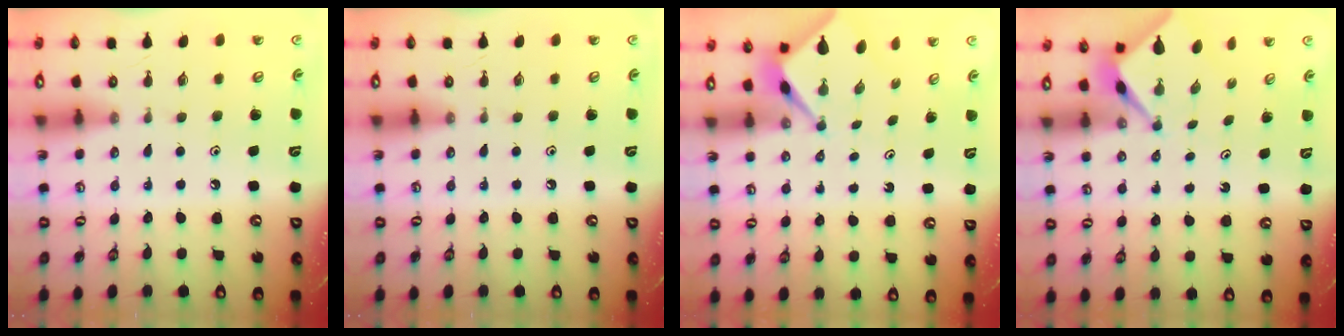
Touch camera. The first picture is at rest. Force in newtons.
{"total": 0.0}
{"total": 2.6, "press": 2.6, "slide": 0.1}
{"total": 2.6, "press": 2.6, "slide": 0.2}